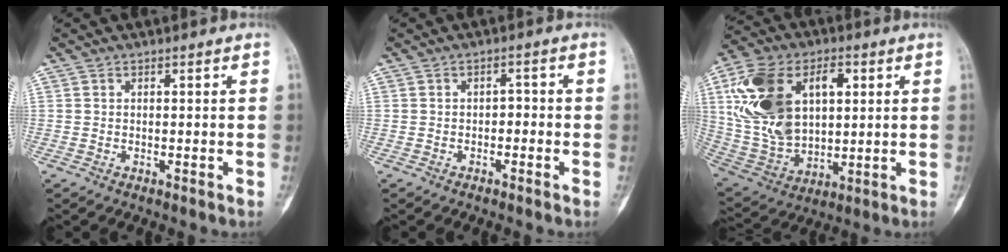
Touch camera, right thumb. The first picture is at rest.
{"total": 1.8, "force": [-0.8, 1.3, 0.9], "torque": [0.003, 0.011, -0.019]}
{"total": 21.8, "force": [5.2, 13.9, 15.9], "torque": [-0.293, 0.001, 0.105]}